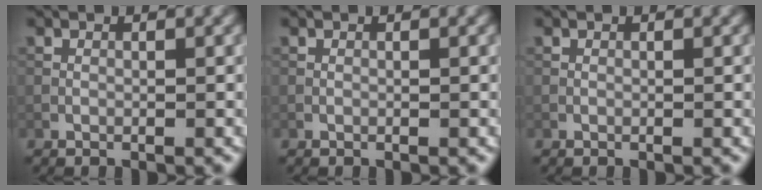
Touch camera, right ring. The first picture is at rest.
{"total": 0.0}
{"total": 0.0}